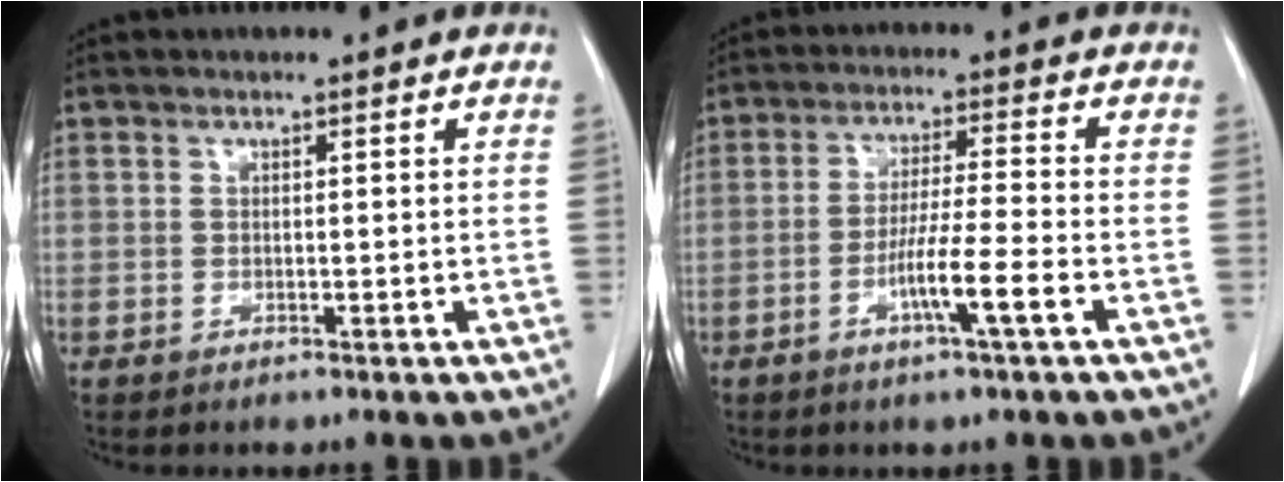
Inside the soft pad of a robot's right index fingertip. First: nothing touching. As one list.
[{"total": 7.5, "force": [-3.2, -0.5, 6.7], "torque": [-0.124, -0.007, -0.061]}]